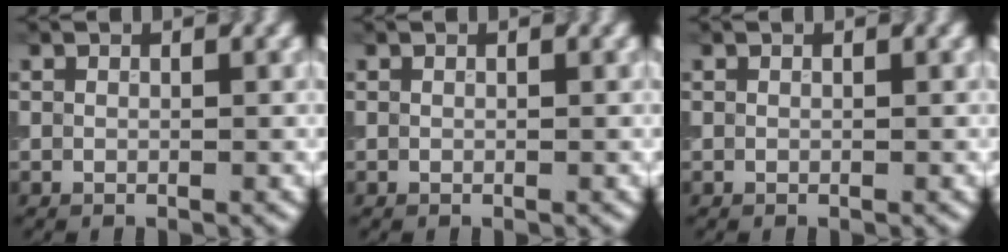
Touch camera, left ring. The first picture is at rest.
{"total": 0.0}
{"total": 0.0}